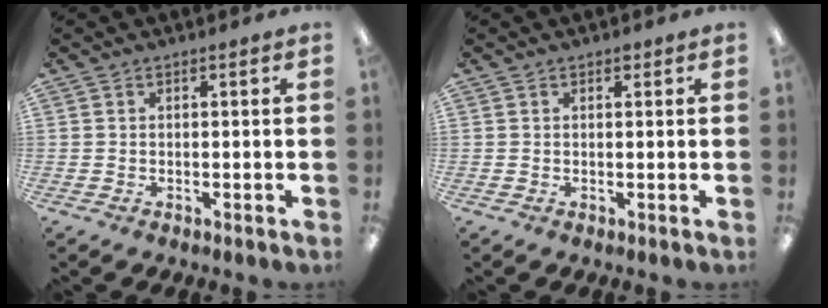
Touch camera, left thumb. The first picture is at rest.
{"total": 0.9, "force": [0.7, 0.4, 0.3], "torque": [0.001, -0.003, 0.010]}